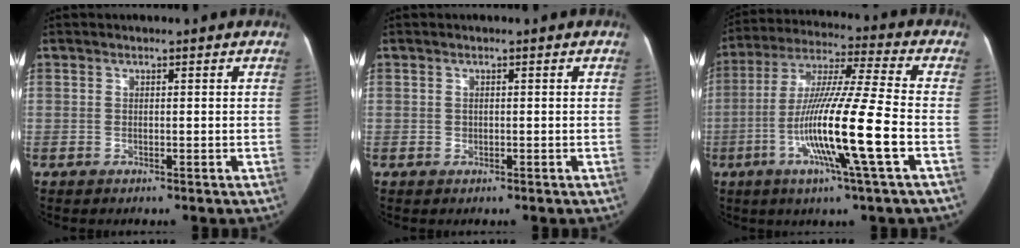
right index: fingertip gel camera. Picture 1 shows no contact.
{"total": 0.7, "force": [0.0, 0.7, 0.3], "torque": [-0.005, 0.003, 0.001]}
{"total": 16.8, "force": [-5.0, -0.9, 16.0], "torque": [-0.309, -0.012, -0.098]}